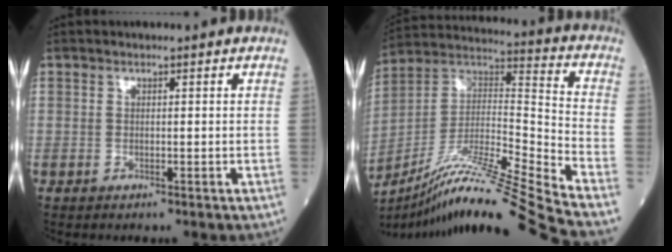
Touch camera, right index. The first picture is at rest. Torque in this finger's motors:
{"motor_torque": [-0.62, -0.67, 0.24, 0.05]}